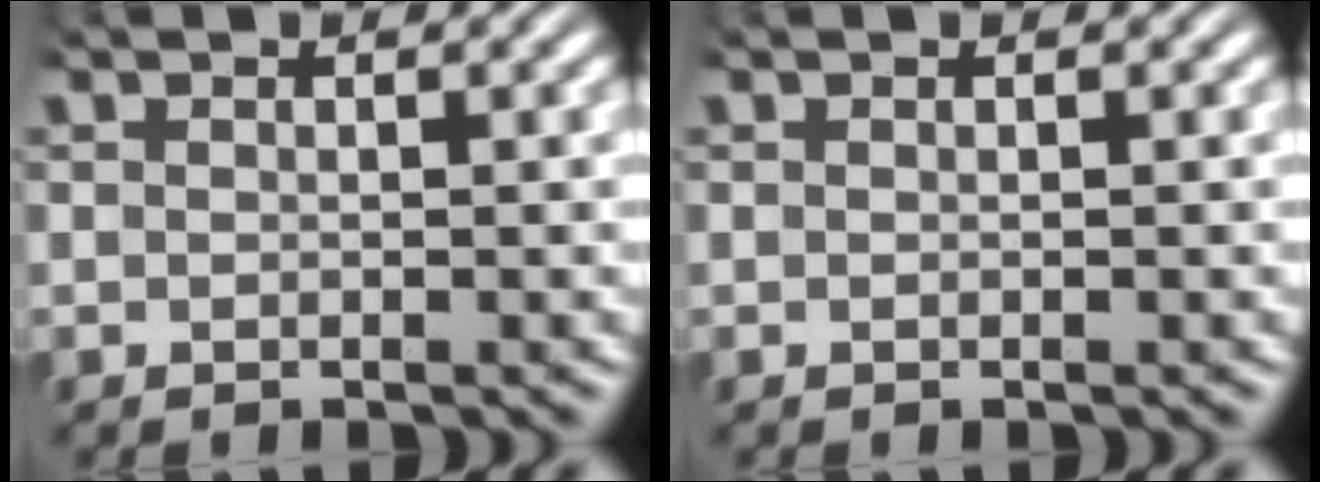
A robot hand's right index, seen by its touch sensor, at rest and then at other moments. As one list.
[{"total": 0.0}]